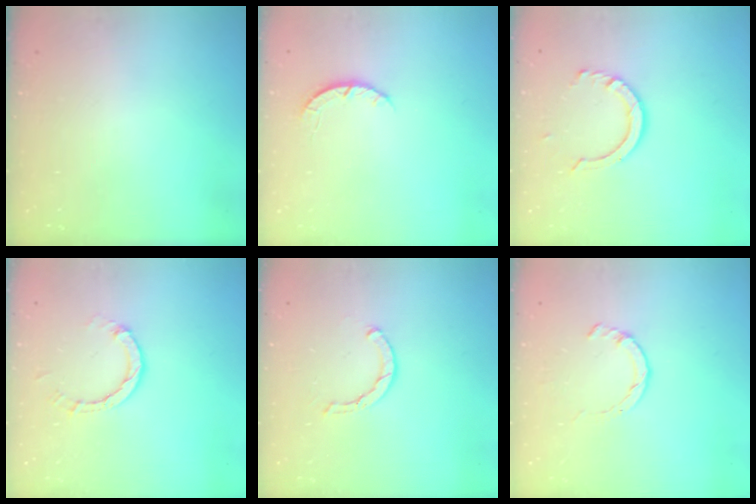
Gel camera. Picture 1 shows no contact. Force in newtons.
{"total": 2.7, "press": 2.6, "slide": 0.4}
{"total": 8.4, "press": 8.3, "slide": 0.7}
{"total": 3.2, "press": 3.2, "slide": 0.2}
{"total": 1.6, "press": 1.6, "slide": 0.1}
{"total": 1.4, "press": 1.3, "slide": 0.3}